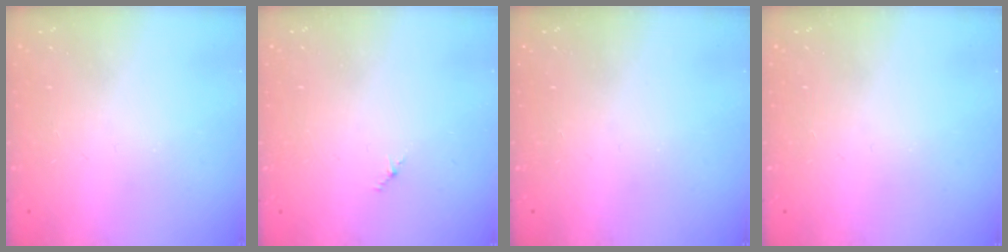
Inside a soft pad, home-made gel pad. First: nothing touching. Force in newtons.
{"total": 1.2, "press": 1.1, "slide": 0.6}
{"total": 0.0}
{"total": 0.0}